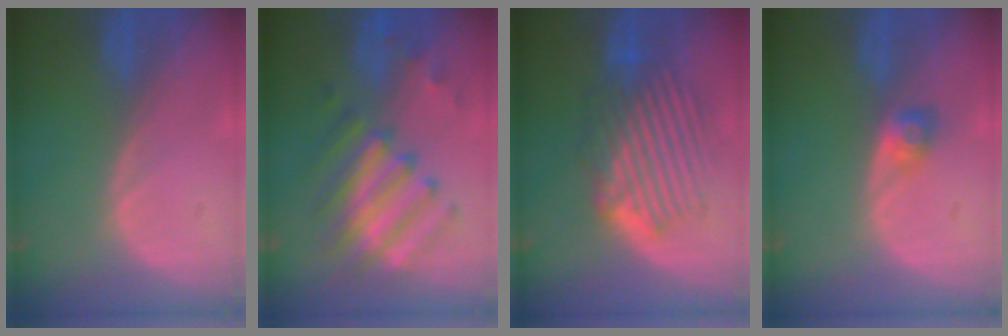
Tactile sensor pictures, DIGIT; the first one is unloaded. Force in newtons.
{"total": 8.3, "press": 8.3, "slide": 0.7}
{"total": 8.9, "press": 8.3, "slide": 3.2}
{"total": 2.4, "press": 2.2, "slide": 1.0}